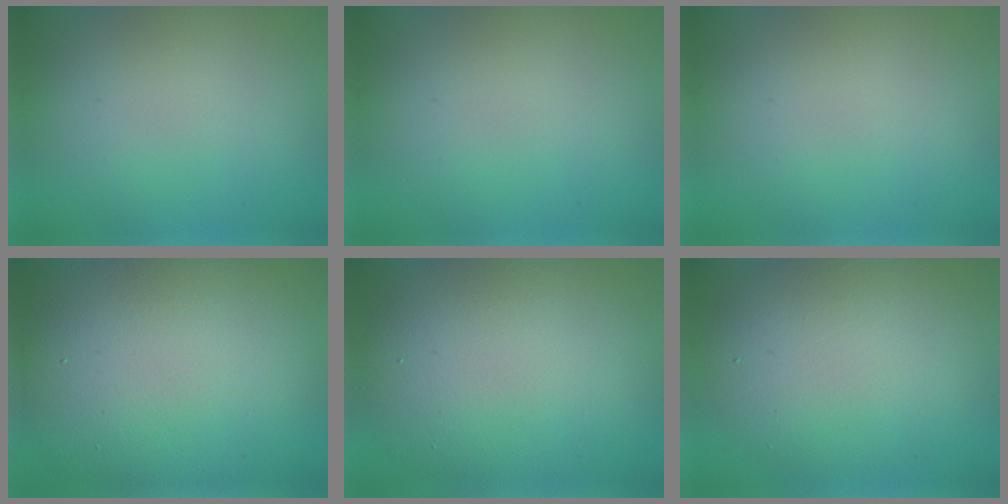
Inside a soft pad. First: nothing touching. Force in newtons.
{"total": 0.0}
{"total": 0.0}
{"total": 15.6, "press": 15.6, "slide": 0.6}
{"total": 11.4, "press": 11.4, "slide": 0.4}
{"total": 7.4, "press": 7.4, "slide": 0.2}